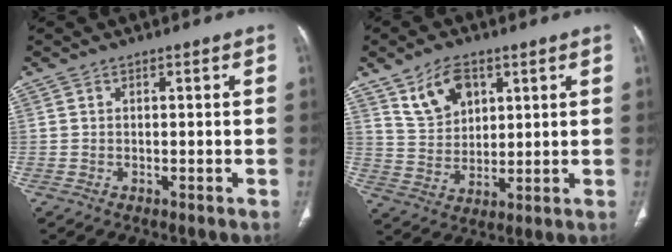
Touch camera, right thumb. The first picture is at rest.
{"total": 9.0, "force": [4.9, 5.6, 5.1], "torque": [-0.072, -0.022, 0.100]}